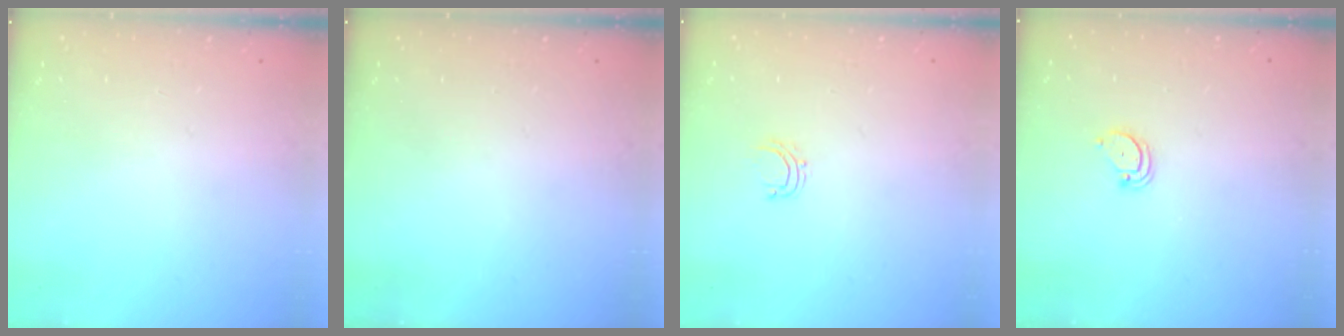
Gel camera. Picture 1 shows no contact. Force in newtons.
{"total": 0.0}
{"total": 4.4, "press": 4.4, "slide": 0.3}
{"total": 2.7, "press": 2.7, "slide": 0.2}